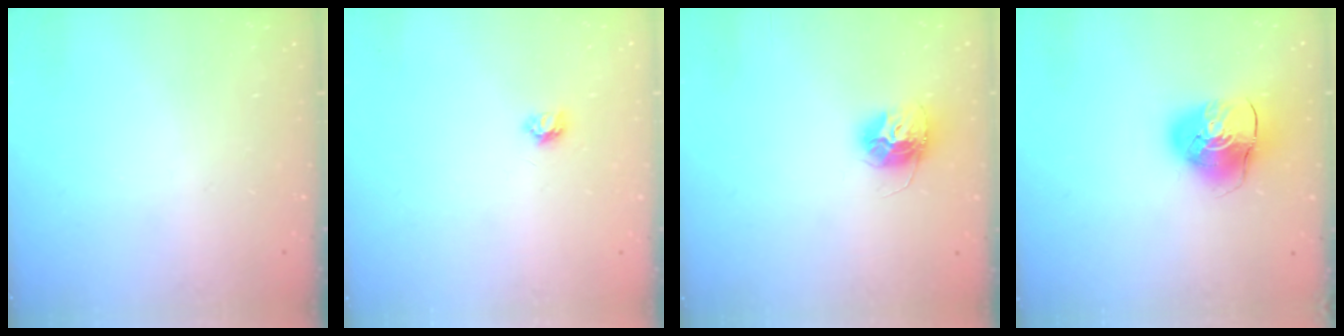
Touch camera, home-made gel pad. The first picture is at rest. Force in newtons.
{"total": 3.8, "press": 3.8, "slide": 0.4}
{"total": 12.4, "press": 12.4, "slide": 1.0}
{"total": 9.1, "press": 9.0, "slide": 1.2}